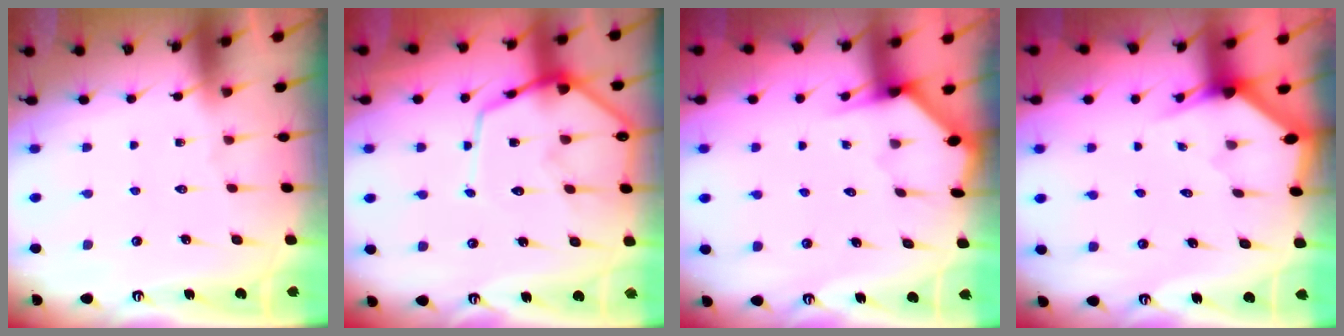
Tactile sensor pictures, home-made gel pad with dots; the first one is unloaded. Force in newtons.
{"total": 11.8, "press": 11.7, "slide": 1.2}
{"total": 3.5, "press": 3.4, "slide": 0.3}
{"total": 2.3, "press": 2.3, "slide": 0.1}